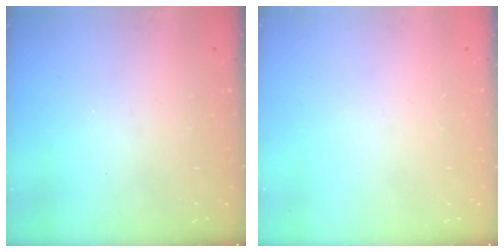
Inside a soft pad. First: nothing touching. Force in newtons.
{"total": 0.0}